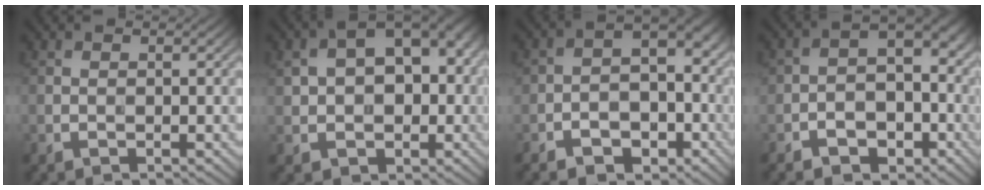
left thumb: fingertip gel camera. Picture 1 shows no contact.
{"total": 11.5, "force": [1.0, 8.1, 8.0], "torque": [-0.133, -0.001, 0.025]}
{"total": 8.3, "force": [-4.2, 5.7, 4.3], "torque": [-0.060, -0.016, -0.071]}
{"total": 7.9, "force": [-3.9, 5.6, 4.1], "torque": [-0.058, -0.014, -0.065]}